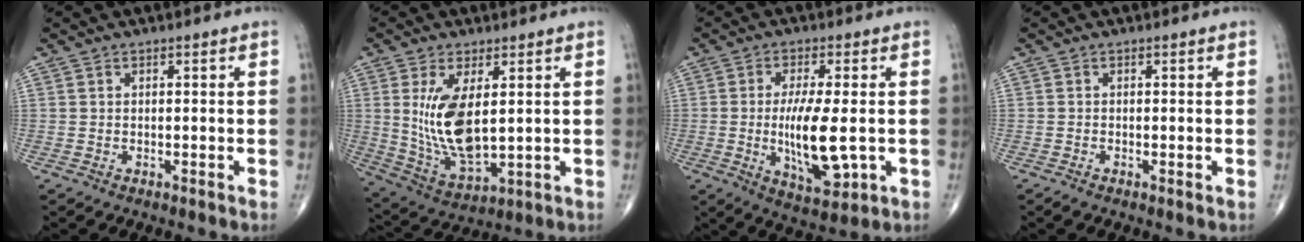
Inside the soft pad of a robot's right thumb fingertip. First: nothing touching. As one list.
[{"total": 13.1, "force": [2.3, 5.9, 11.5], "torque": [-0.220, -0.025, 0.062]}, {"total": 12.1, "force": [-1.1, 4.0, 11.4], "torque": [-0.198, -0.017, -0.009]}, {"total": 0.8, "force": [-0.4, 0.3, 0.7], "torque": [-0.018, -0.004, -0.012]}]